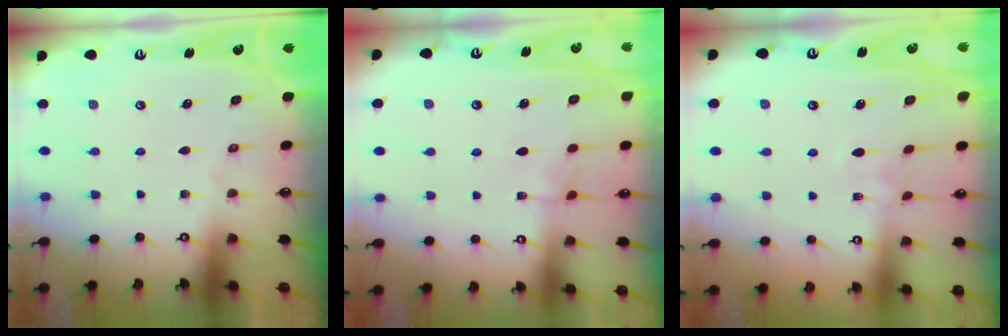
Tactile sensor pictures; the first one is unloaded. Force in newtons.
{"total": 1.1, "press": 0.9, "slide": 0.5}
{"total": 2.9, "press": 2.9, "slide": 0.2}